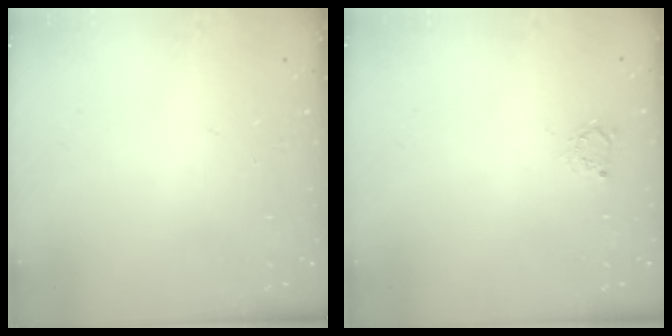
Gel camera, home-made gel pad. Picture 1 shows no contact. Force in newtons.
{"total": 2.4, "press": 2.3, "slide": 0.3}